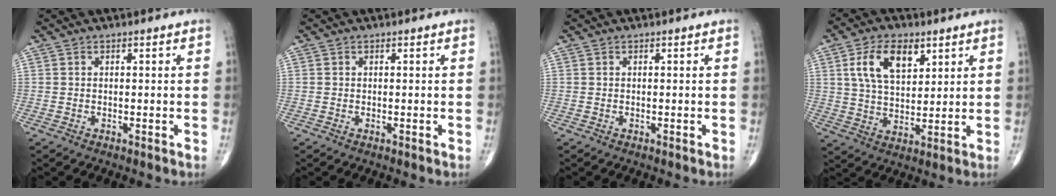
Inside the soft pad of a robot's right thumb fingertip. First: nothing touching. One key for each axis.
{"total": 0.0}
{"total": 0.0}
{"total": 10.9, "fx": 4.6, "fy": 6.1, "fz": 7.7, "tx": -0.124, "ty": -0.015, "tz": 0.088}